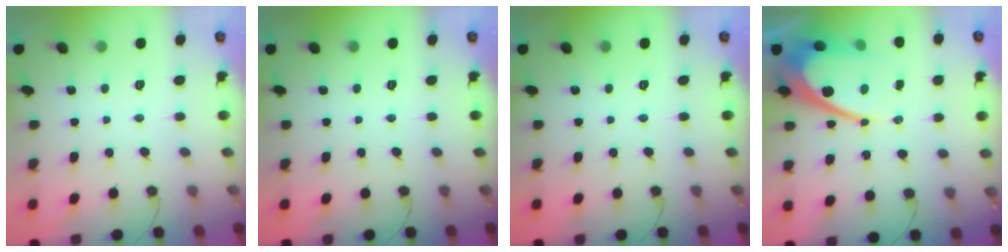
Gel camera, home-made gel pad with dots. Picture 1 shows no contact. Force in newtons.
{"total": 0.0}
{"total": 0.0}
{"total": 16.9, "press": 16.8, "slide": 1.5}